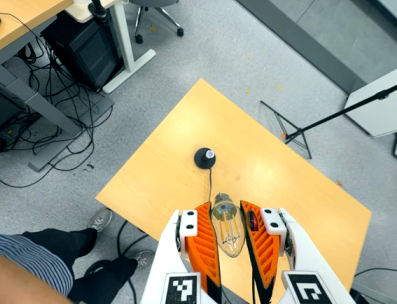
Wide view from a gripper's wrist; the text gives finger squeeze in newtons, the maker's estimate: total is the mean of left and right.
{"total": 24.0, "left": 26.6, "right": 21.4}